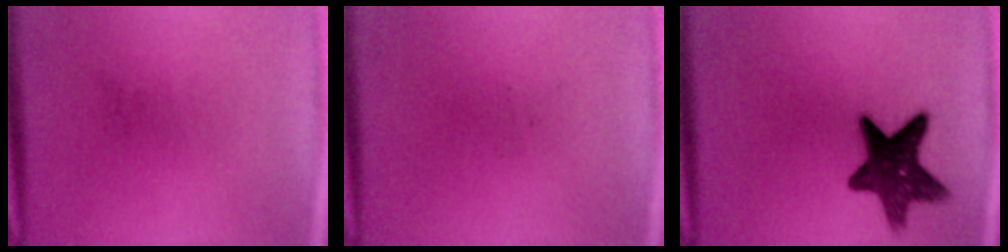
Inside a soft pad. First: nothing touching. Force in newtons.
{"total": 0.0}
{"total": 12.0}